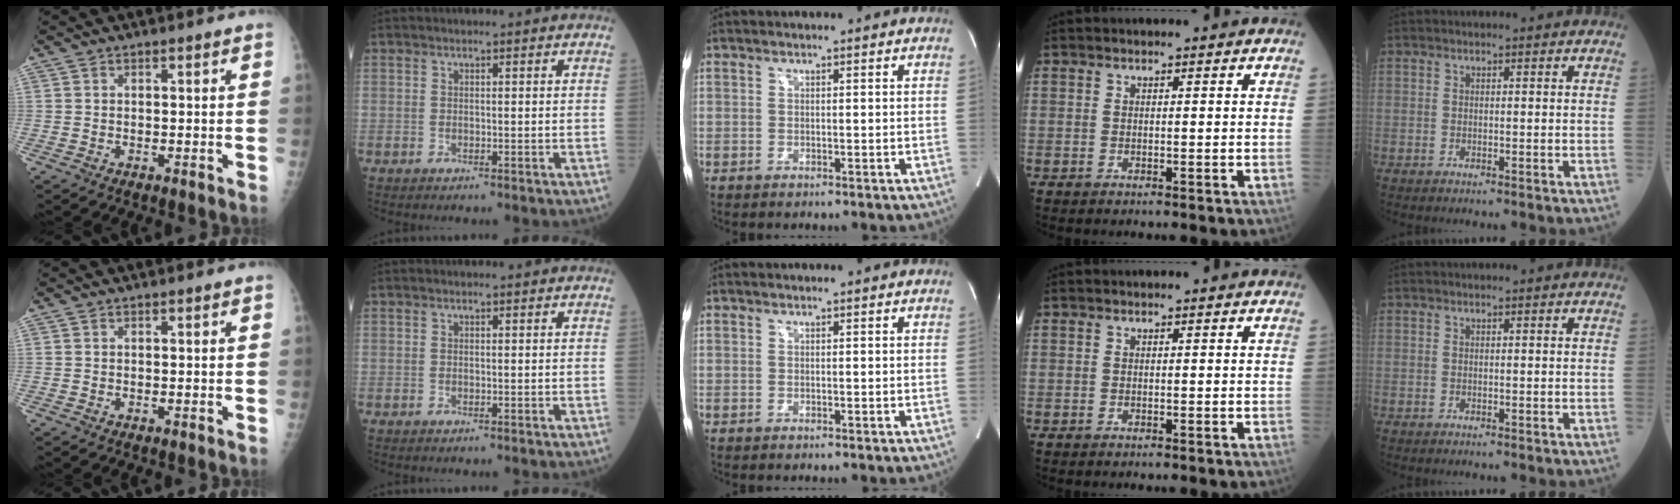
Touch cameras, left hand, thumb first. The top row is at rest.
{}